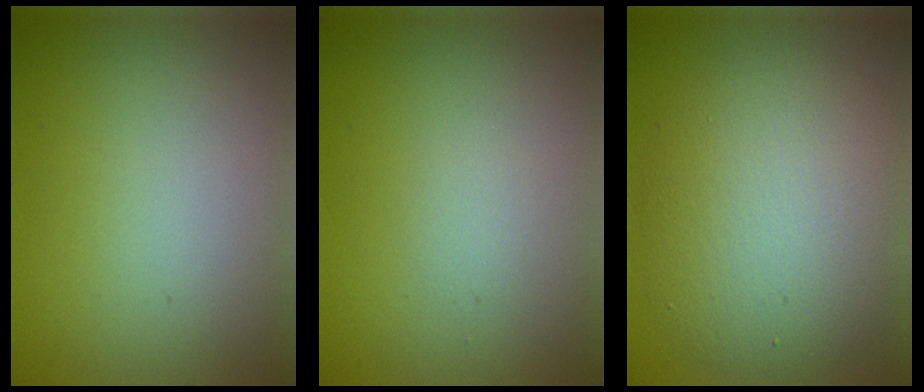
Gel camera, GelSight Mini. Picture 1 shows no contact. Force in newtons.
{"total": 0.7, "press": 0.7, "slide": 0.1}
{"total": 7.4, "press": 7.4, "slide": 0.3}